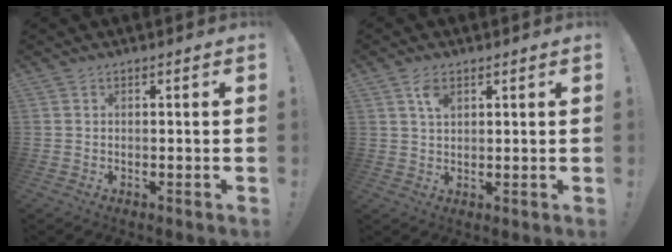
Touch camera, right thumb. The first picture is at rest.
{"total": 4.2, "force": [2.3, 2.1, 2.7], "torque": [-0.035, -0.011, 0.038]}